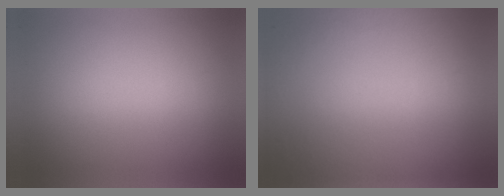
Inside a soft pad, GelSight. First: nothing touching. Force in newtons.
{"total": 8.2}